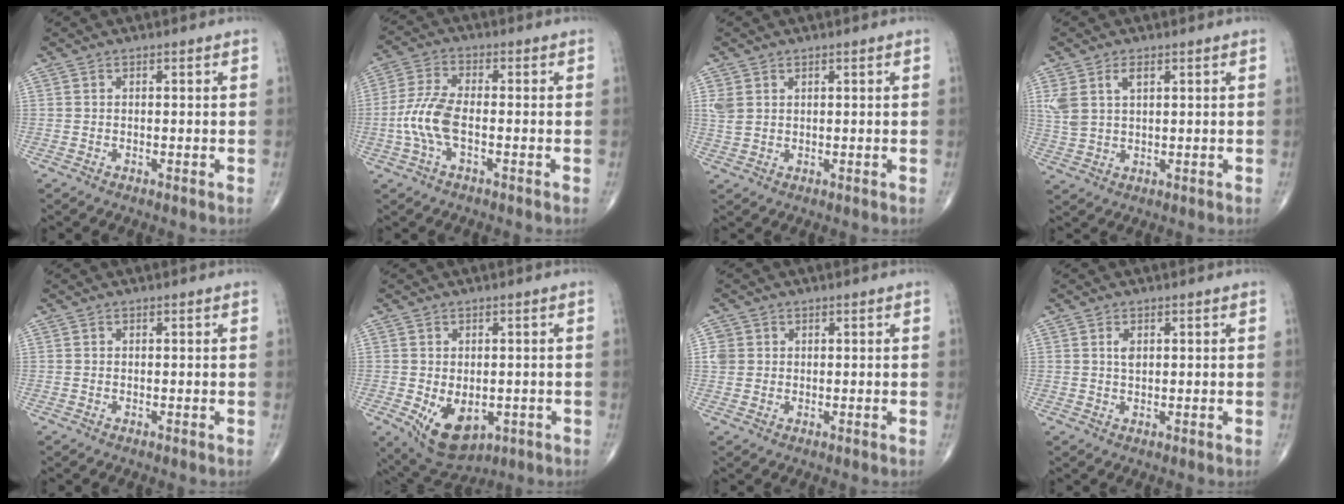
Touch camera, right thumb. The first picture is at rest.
{"total": 7.8, "force": [-1.8, 3.1, 6.8], "torque": [-0.167, 0.018, -0.039]}
{"total": 2.8, "force": [1.1, 2.1, 1.5], "torque": [-0.032, 0.001, 0.031]}
{"total": 5.7, "force": [2.4, 3.0, 4.2], "torque": [-0.096, 0.002, 0.056]}
{"total": 0.0}
{"total": 9.6, "force": [-2.7, 6.0, 7.0], "torque": [-0.091, -0.009, -0.026]}
{"total": 2.9, "force": [0.6, 2.7, 0.7], "torque": [0.001, 0.004, 0.014]}
{"total": 1.8, "force": [0.5, 1.0, 1.4], "torque": [-0.020, -0.002, 0.009]}